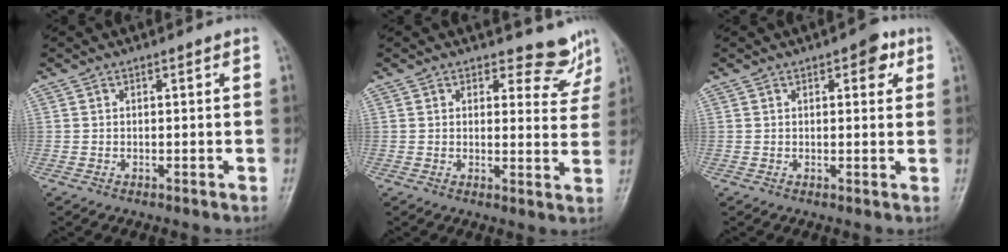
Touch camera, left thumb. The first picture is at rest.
{"total": 5.8, "force": [5.2, 2.5, 0.1], "torque": [0.029, -0.048, 0.051]}
{"total": 4.0, "force": [1.9, 2.0, 2.8], "torque": [-0.017, -0.001, 0.016]}